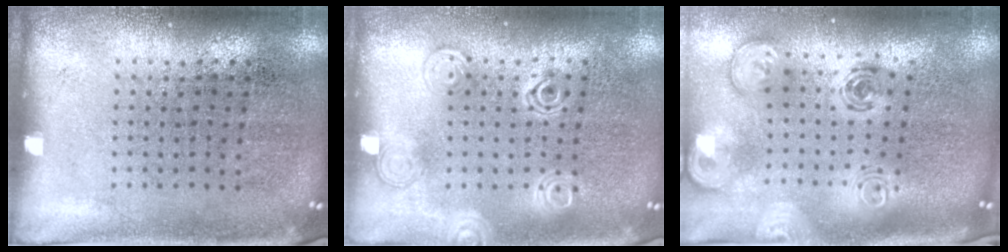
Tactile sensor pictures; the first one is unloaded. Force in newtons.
{"total": 2.3, "press": 2.2, "slide": 0.3}
{"total": 2.9, "press": 2.1, "slide": 2.1}